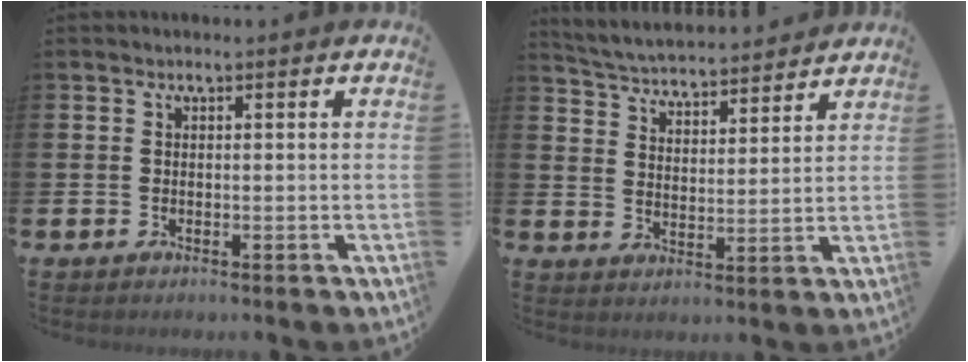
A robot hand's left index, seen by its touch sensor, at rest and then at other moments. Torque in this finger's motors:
{"motor_torque": [0.83, -1.12, 0.41, 0.09]}